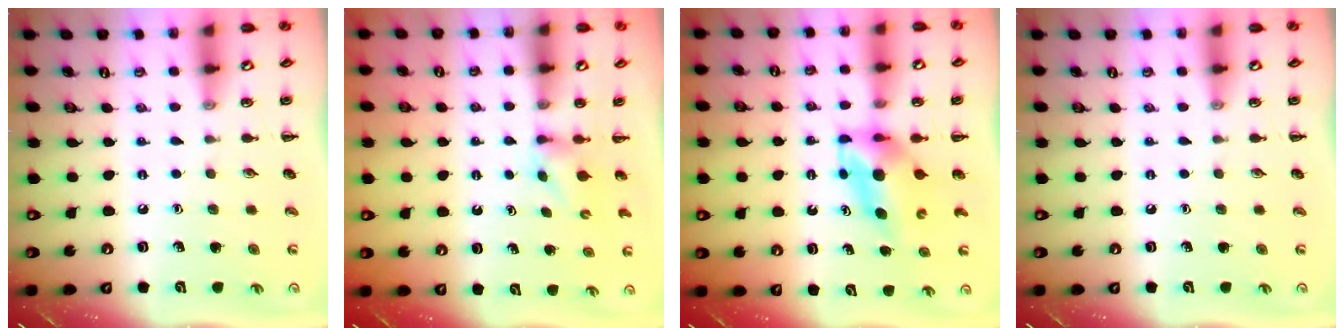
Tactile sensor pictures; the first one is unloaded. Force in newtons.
{"total": 2.5, "press": 2.3, "slide": 0.9}
{"total": 5.4, "press": 5.4, "slide": 0.7}
{"total": 0.0}